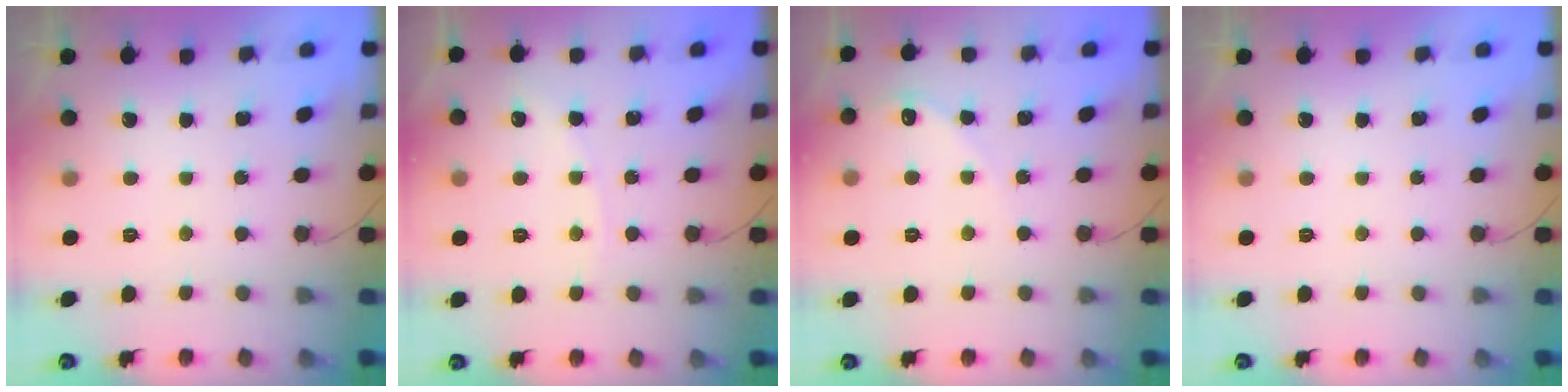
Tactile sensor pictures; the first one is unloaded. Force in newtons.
{"total": 3.4, "press": 3.4, "slide": 0.6}
{"total": 5.2, "press": 5.2, "slide": 0.6}
{"total": 0.0}